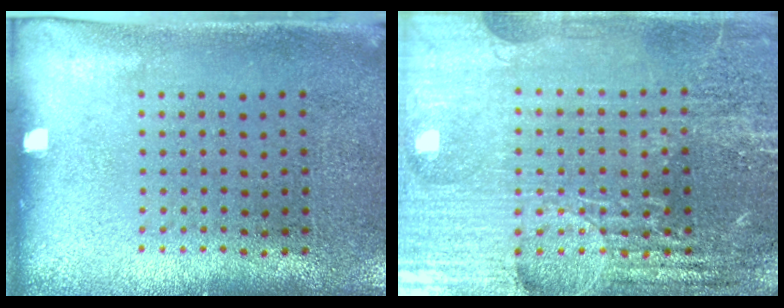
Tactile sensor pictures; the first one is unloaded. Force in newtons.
{"total": 5.7, "press": 5.2, "slide": 2.3}